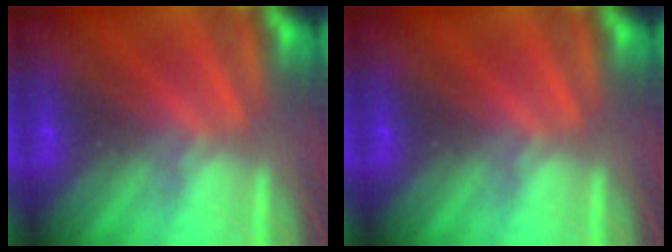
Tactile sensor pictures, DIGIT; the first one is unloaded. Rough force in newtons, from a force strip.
{"total": 0.0}